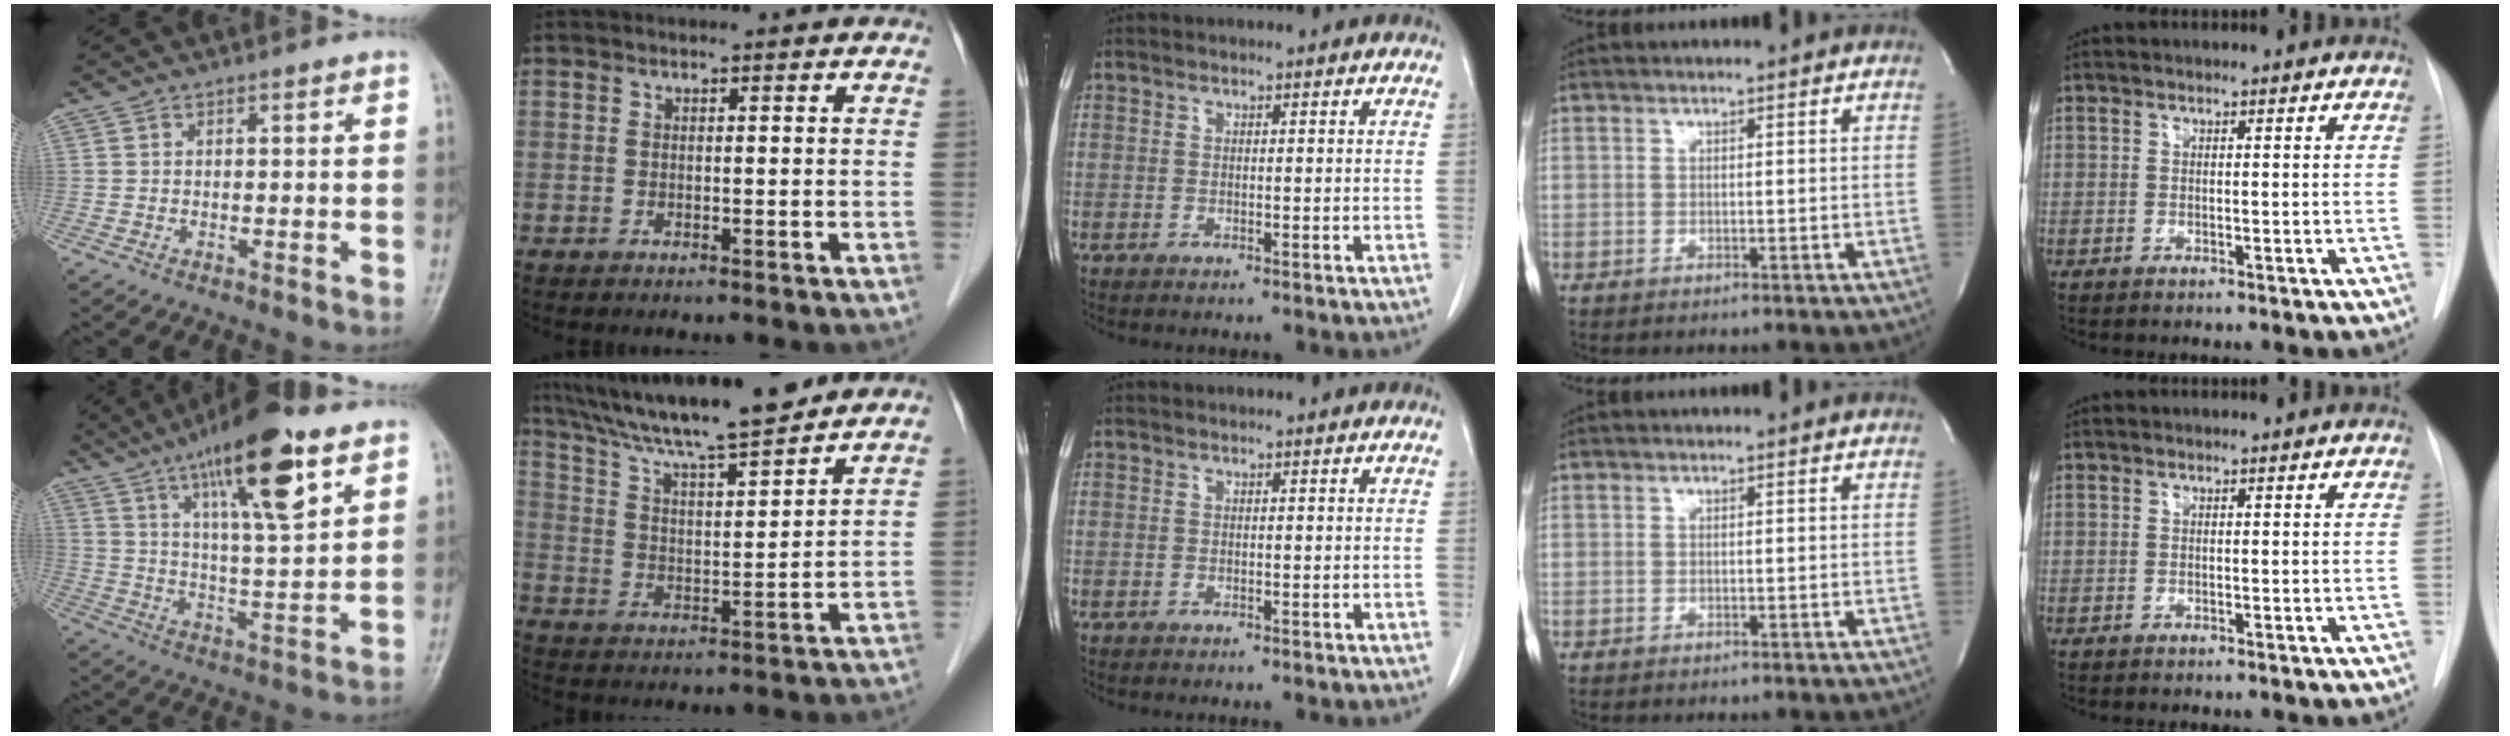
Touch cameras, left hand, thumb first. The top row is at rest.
{"thumb": {"total": 18.4, "force": [10.1, 4.5, 14.7], "torque": [-0.223, -0.035, 0.167]}, "index": {"total": 15.8, "force": [13.7, 0.9, 7.8], "torque": [-0.137, 0.013, 0.231]}}